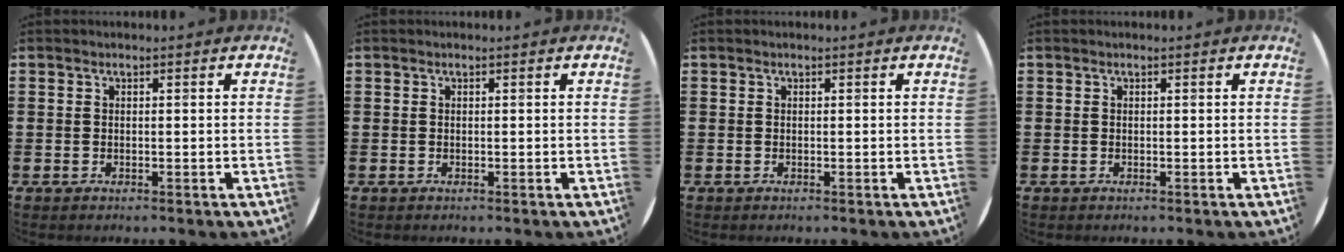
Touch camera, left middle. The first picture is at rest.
{"total": 0.0}
{"total": 0.0}
{"total": 0.0}